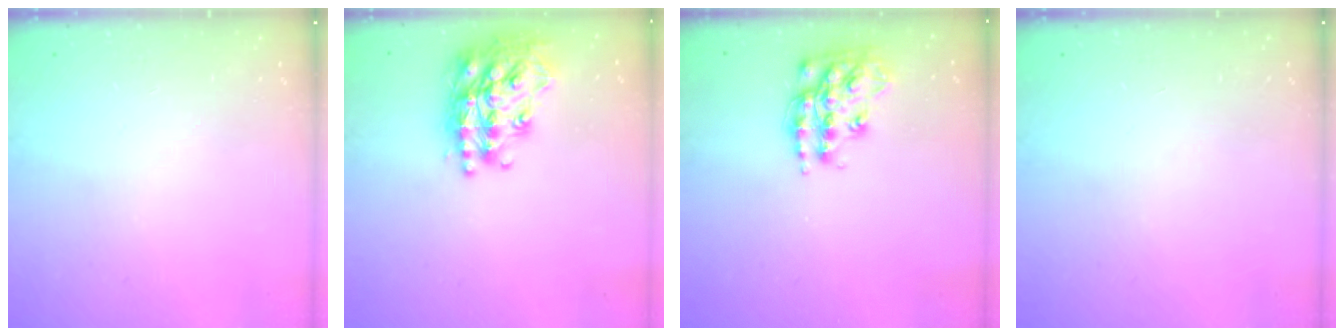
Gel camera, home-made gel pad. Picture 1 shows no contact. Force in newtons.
{"total": 21.9, "press": 21.8, "slide": 1.8}
{"total": 15.3, "press": 15.3, "slide": 1.0}
{"total": 0.0}